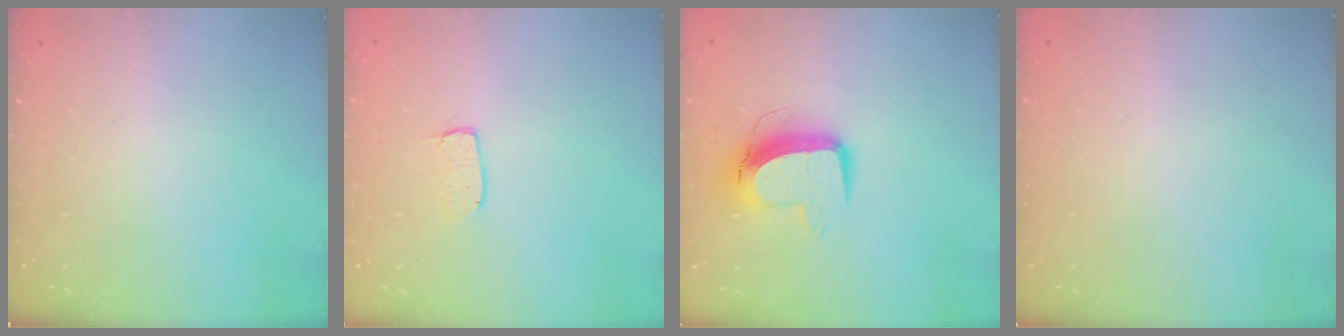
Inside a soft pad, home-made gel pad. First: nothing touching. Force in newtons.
{"total": 3.9, "press": 3.9, "slide": 0.3}
{"total": 11.0, "press": 11.0, "slide": 1.4}
{"total": 0.0}